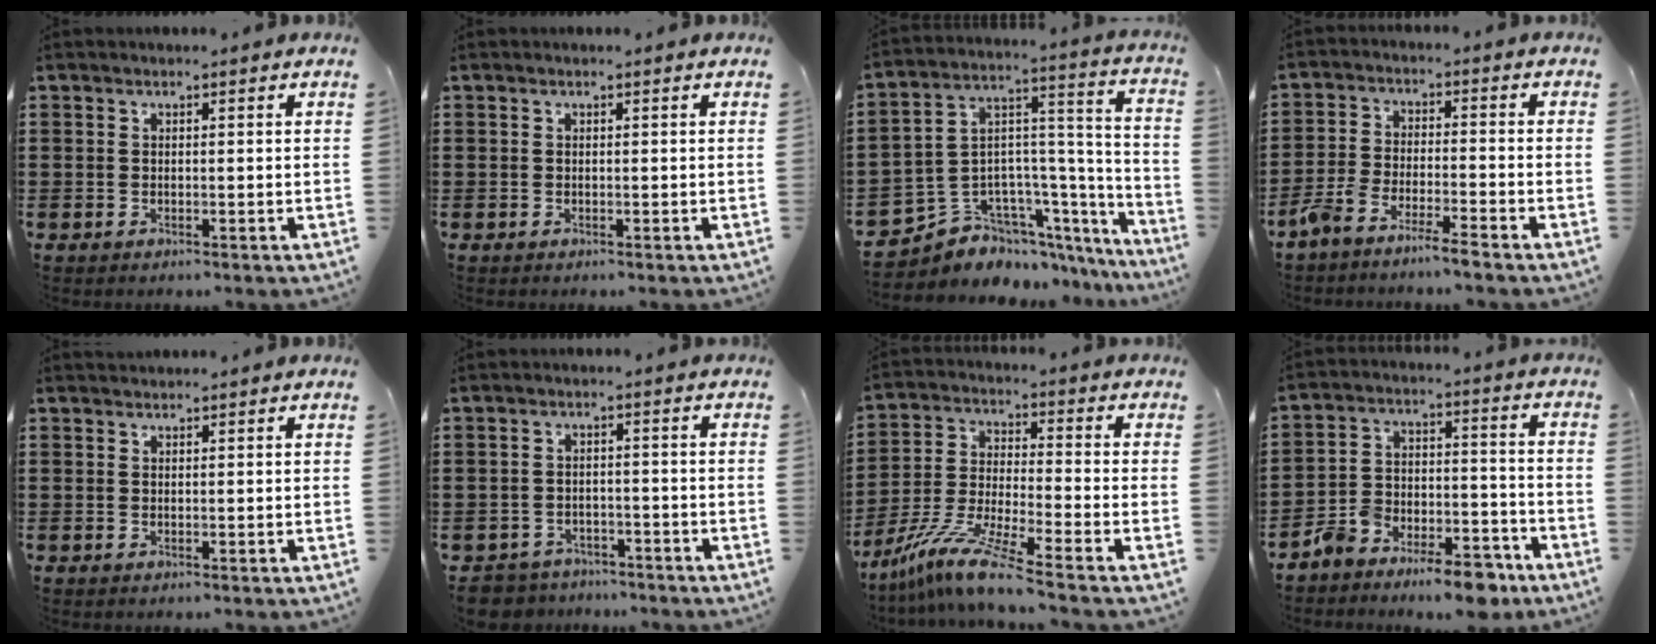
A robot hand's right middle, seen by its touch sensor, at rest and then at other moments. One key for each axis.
{"total": 0.0}
{"total": 6.2, "fx": -4.6, "fy": 4.2, "fz": 0.1, "tx": -0.022, "ty": -0.011, "tz": -0.086}
{"total": 5.0, "fx": -4.8, "fy": -0.2, "fz": 1.6, "tx": -0.046, "ty": -0.009, "tz": -0.097}
{"total": 0.7, "fx": 0.7, "fy": 0.1, "fz": 0.0, "tx": -0.002, "ty": -0.001, "tz": 0.013}
{"total": 3.5, "fx": -3.4, "fy": 0.8, "fz": -0.2, "tx": -0.013, "ty": -0.002, "tz": -0.077}
{"total": 9.6, "fx": -7.7, "fy": 0.0, "fz": 5.7, "tx": -0.126, "ty": -0.007, "tz": -0.158}
{"total": 9.1, "fx": -8.5, "fy": 2.0, "fz": 2.3, "tx": -0.040, "ty": 0.030, "tz": -0.165}